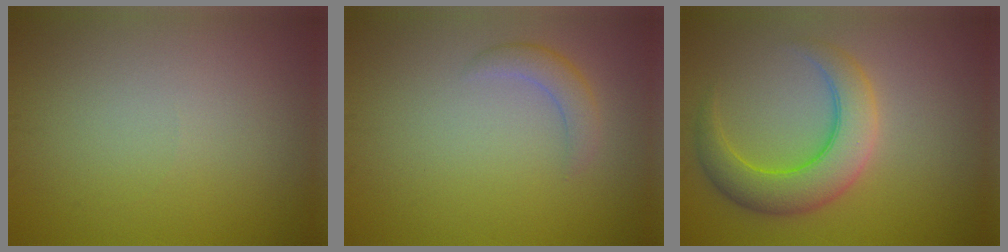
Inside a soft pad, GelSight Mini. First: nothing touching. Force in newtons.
{"total": 2.0, "press": 2.0, "slide": 0.1}
{"total": 5.8, "press": 5.8, "slide": 0.3}